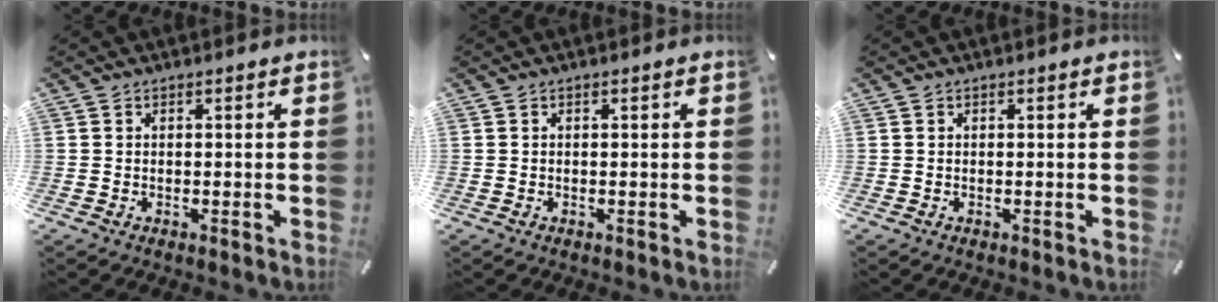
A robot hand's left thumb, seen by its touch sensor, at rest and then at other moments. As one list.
[{"total": 0.0}, {"total": 0.0}]